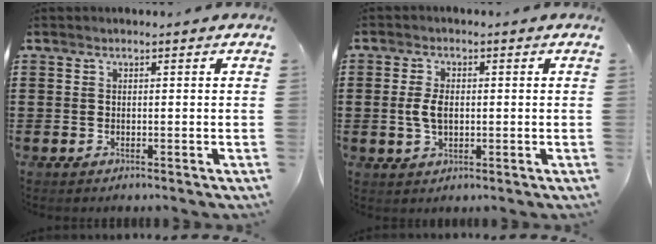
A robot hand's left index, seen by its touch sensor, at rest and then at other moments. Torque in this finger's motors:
{"motor_torque": [1.14, 0.48, 0.56, 0.10]}